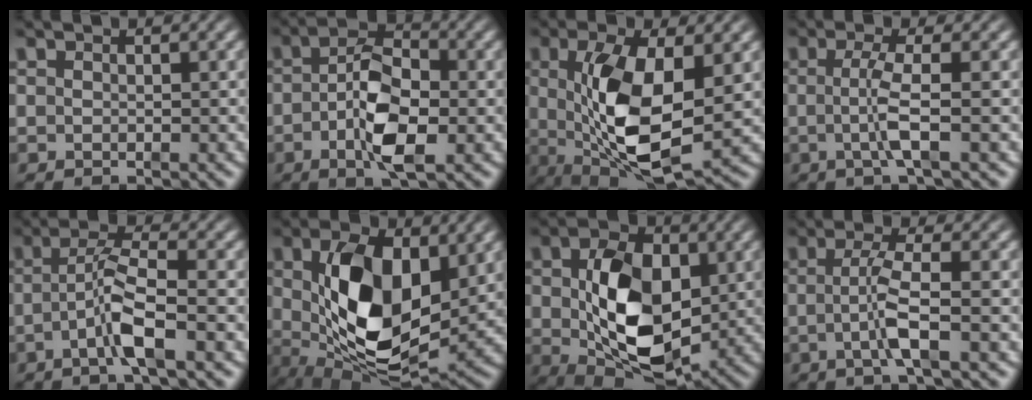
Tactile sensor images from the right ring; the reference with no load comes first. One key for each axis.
{"total": 6.8, "fx": -1.1, "fy": 3.1, "fz": 6.0, "tx": -0.083, "ty": -0.001, "tz": -0.024}
{"total": 10.6, "fx": -0.3, "fy": 5.4, "fz": 9.1, "tx": -0.176, "ty": -0.036, "tz": 0.018}
{"total": 3.1, "fx": -0.4, "fy": -0.2, "fz": 3.0, "tx": -0.055, "ty": 0.002, "tz": -0.008}
{"total": 4.0, "fx": -0.7, "fy": 0.8, "fz": 3.9, "tx": -0.071, "ty": 0.005, "tz": -0.017}
{"total": 13.8, "fx": 0.3, "fy": 7.9, "fz": 11.4, "tx": -0.202, "ty": -0.037, "tz": 0.021}
{"total": 12.4, "fx": -0.7, "fy": 7.5, "fz": 9.9, "tx": -0.171, "ty": -0.033, "tz": 0.005}
{"total": 3.5, "fx": -0.7, "fy": 0.1, "fz": 3.4, "tx": -0.061, "ty": 0.003, "tz": -0.014}